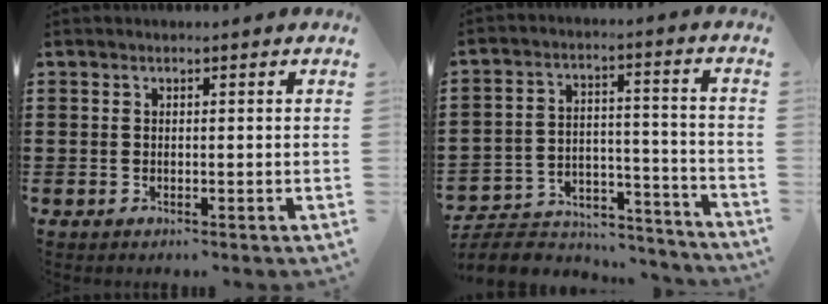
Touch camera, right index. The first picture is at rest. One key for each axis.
{"total": 7.1, "fx": -6.6, "fy": 1.9, "fz": 1.7, "tx": -0.034, "ty": 0.015, "tz": -0.132}